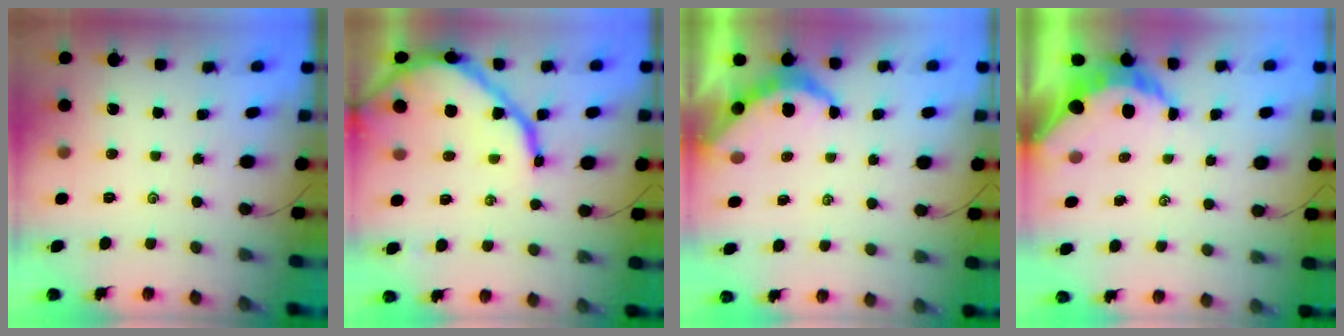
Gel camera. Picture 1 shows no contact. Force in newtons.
{"total": 15.6, "press": 15.5, "slide": 1.6}
{"total": 6.1, "press": 6.1, "slide": 0.3}
{"total": 7.9, "press": 7.8, "slide": 1.1}